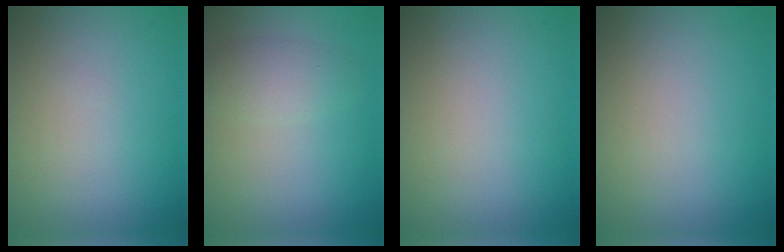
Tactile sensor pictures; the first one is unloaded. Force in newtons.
{"total": 2.5, "press": 2.5, "slide": 0.2}
{"total": 0.0}
{"total": 0.0}